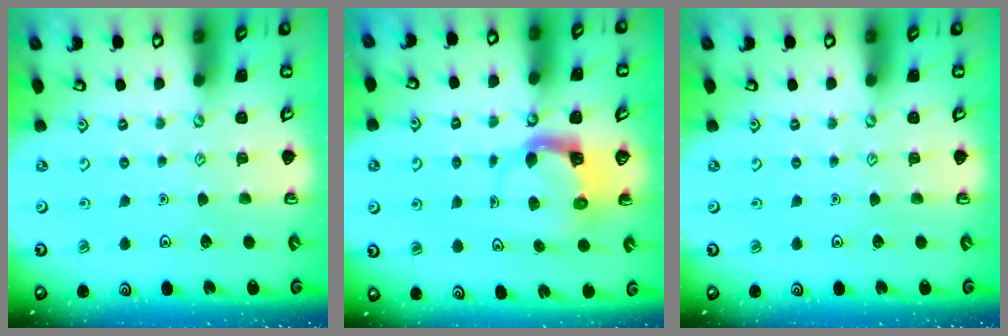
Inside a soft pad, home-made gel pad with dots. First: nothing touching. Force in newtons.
{"total": 3.8, "press": 3.8, "slide": 0.7}
{"total": 0.0}